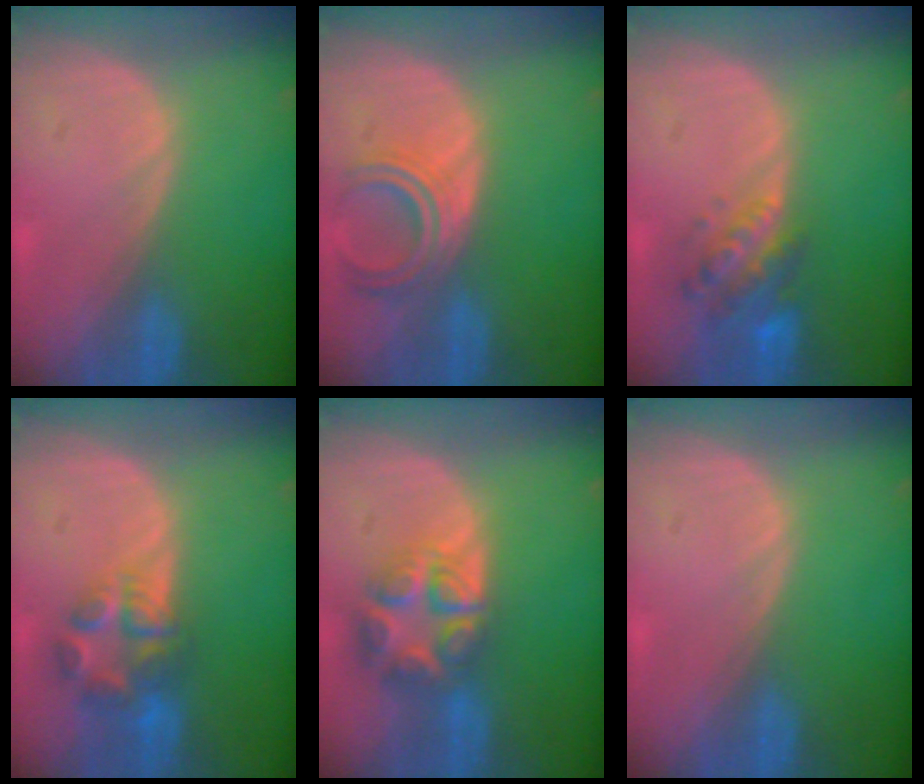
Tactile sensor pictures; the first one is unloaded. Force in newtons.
{"total": 5.1, "press": 5.0, "slide": 0.5}
{"total": 5.9, "press": 5.6, "slide": 1.8}
{"total": 6.8, "press": 6.2, "slide": 2.9}
{"total": 8.0, "press": 7.0, "slide": 3.8}
{"total": 0.0}